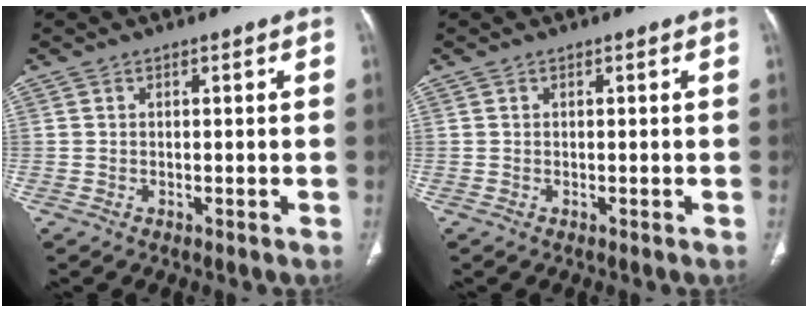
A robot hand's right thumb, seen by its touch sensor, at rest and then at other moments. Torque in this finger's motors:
{"motor_torque": [-0.05, 0.09, 0.00, -0.01, 0.01]}